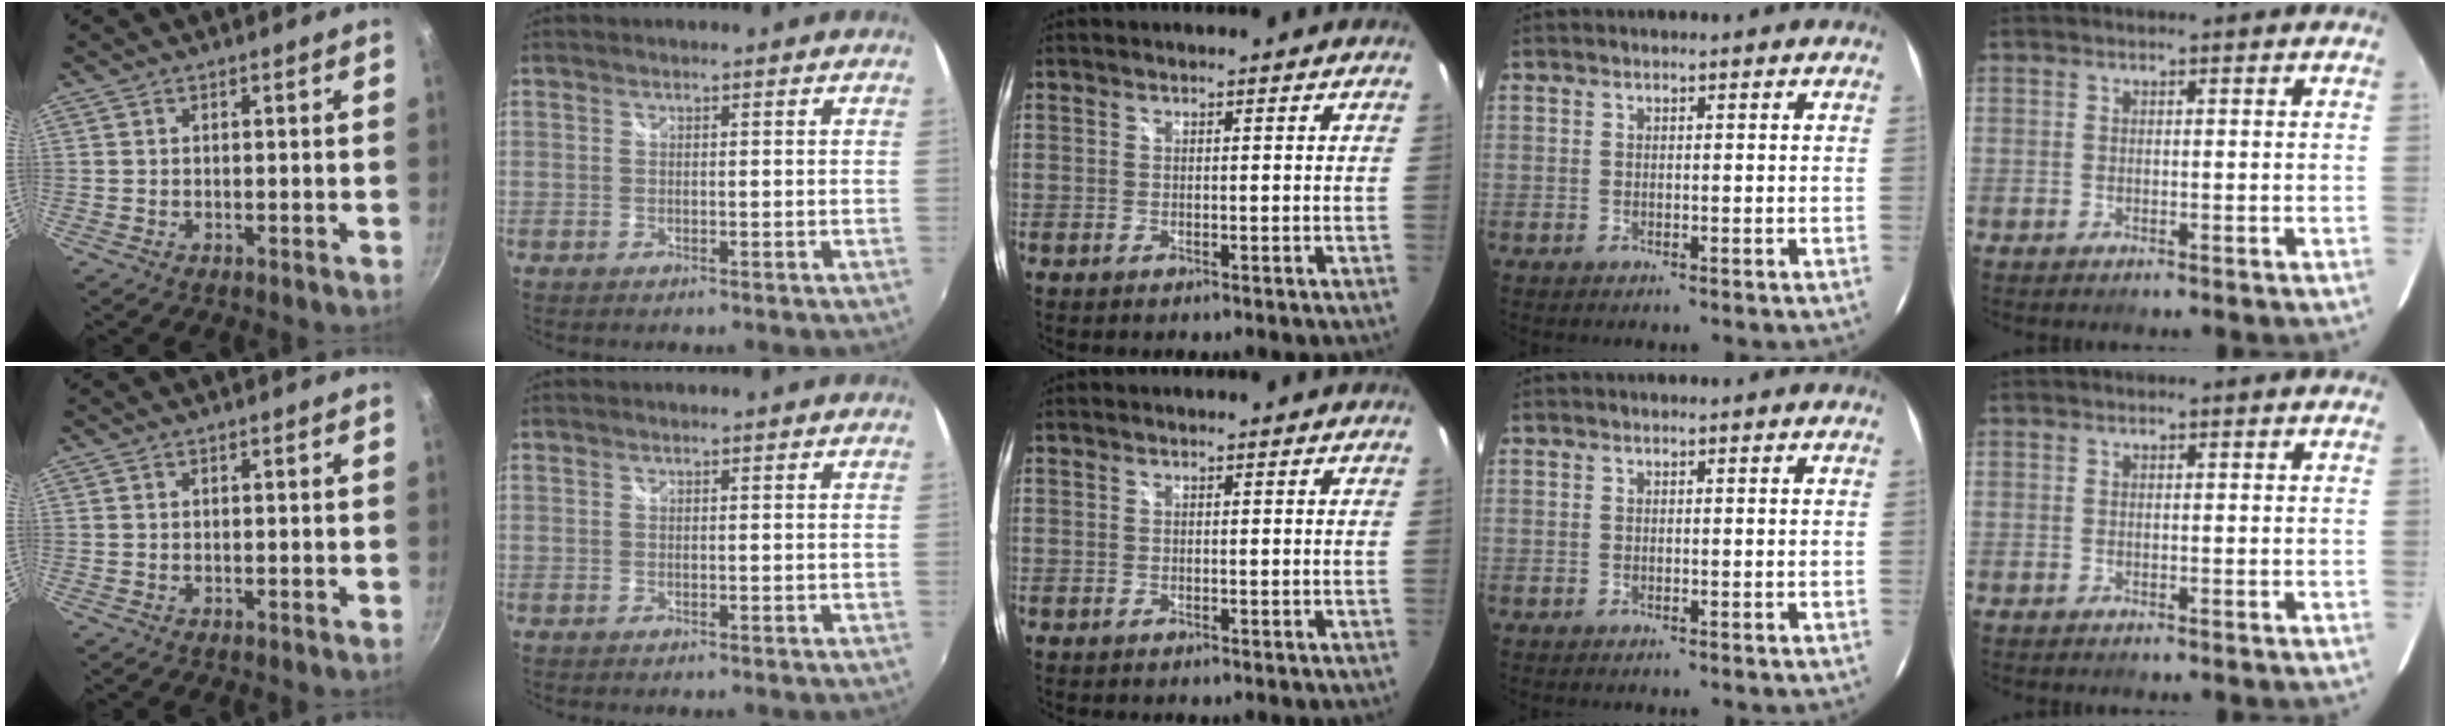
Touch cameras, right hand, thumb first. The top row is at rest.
{}